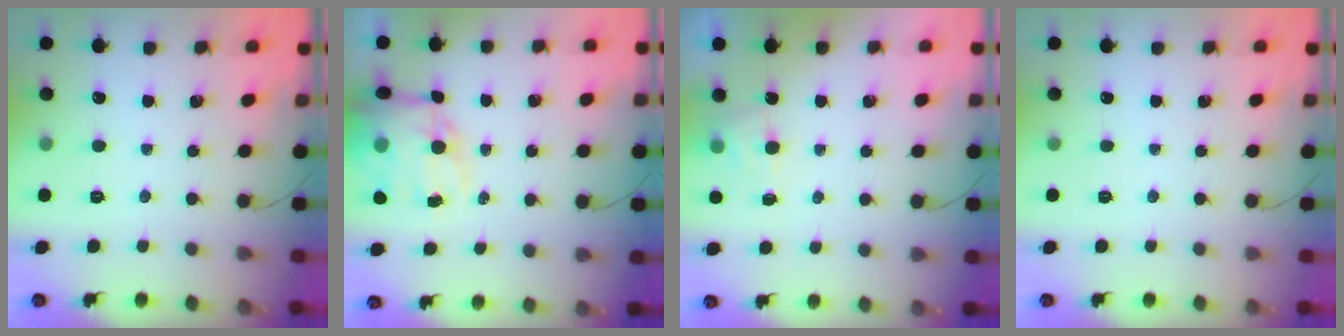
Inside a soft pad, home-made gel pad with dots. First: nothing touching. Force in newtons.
{"total": 13.4, "press": 13.0, "slide": 3.3}
{"total": 3.9, "press": 3.6, "slide": 1.3}
{"total": 0.0}